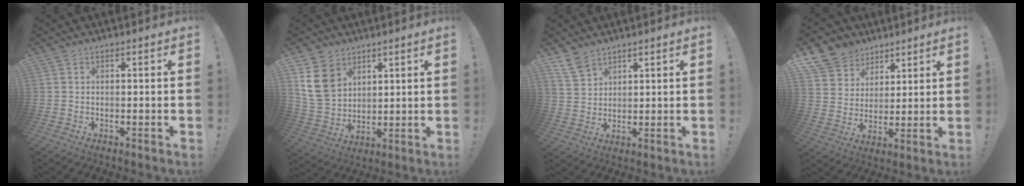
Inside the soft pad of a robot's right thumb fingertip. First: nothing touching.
{"total": 11.8, "force": [6.3, 8.8, 4.8], "torque": [-0.082, -0.029, 0.129]}
{"total": 5.9, "force": [4.7, 2.9, 2.2], "torque": [-0.034, -0.026, 0.089]}
{"total": 9.8, "force": [6.4, 7.4, 1.4], "torque": [-0.028, -0.050, 0.130]}